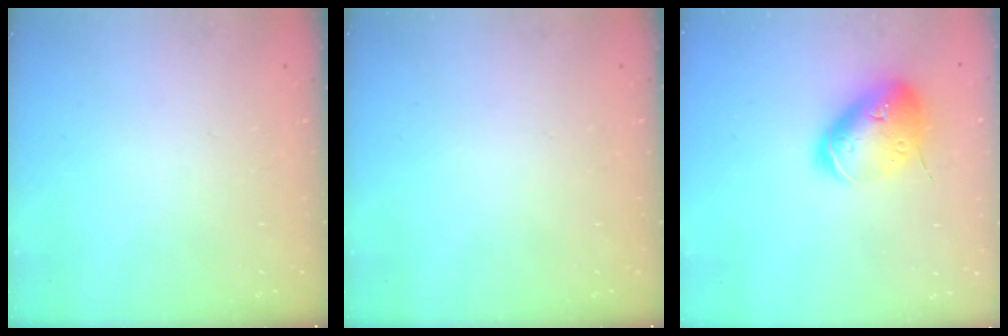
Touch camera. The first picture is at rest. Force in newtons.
{"total": 0.0}
{"total": 17.8, "press": 17.5, "slide": 2.9}